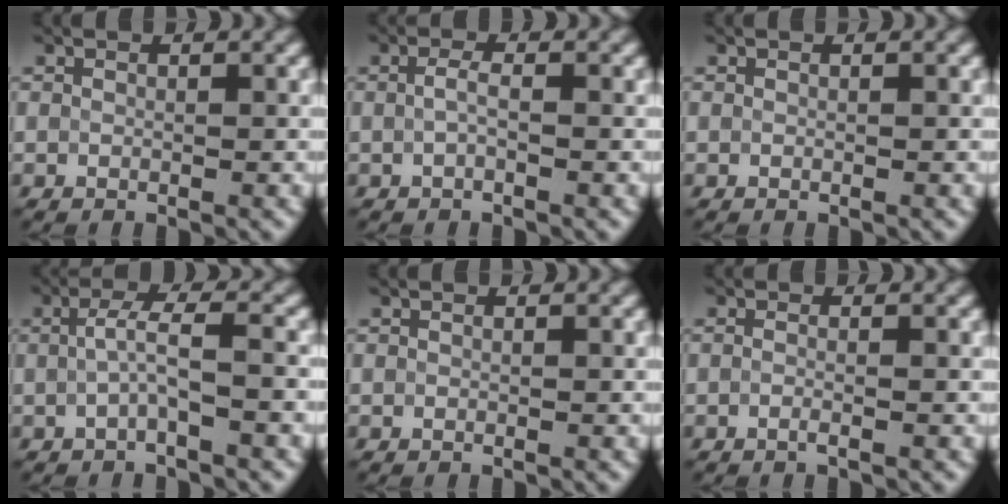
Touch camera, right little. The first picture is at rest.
{"total": 1.1, "force": [-0.2, 0.3, 1.1], "torque": [-0.025, 0.000, -0.006]}
{"total": 0.0}
{"total": 2.8, "force": [-0.2, 0.4, 2.8], "torque": [-0.056, 0.002, -0.008]}
{"total": 0.0}
{"total": 1.0, "force": [-0.3, 0.3, 0.9], "torque": [-0.014, -0.007, -0.009]}